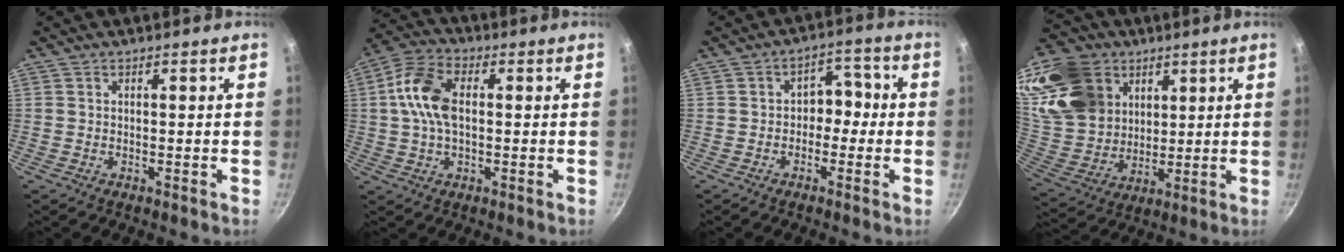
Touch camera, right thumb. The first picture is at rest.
{"total": 10.8, "force": [1.1, 6.4, 8.5], "torque": [-0.161, 0.021, 0.009]}
{"total": 5.3, "force": [-0.8, 4.1, 3.3], "torque": [0.009, 0.023, -0.021]}
{"total": 22.1, "force": [9.6, 16.5, 11.1], "torque": [-0.214, -0.023, 0.195]}